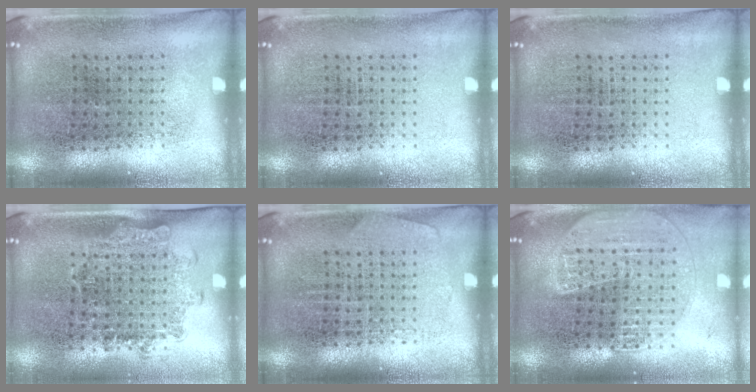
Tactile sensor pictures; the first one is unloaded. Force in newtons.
{"total": 0.0}
{"total": 0.0}
{"total": 1.4, "press": 1.1, "slide": 0.8}
{"total": 0.6, "press": 0.6, "slide": 0.1}
{"total": 1.8, "press": 1.7, "slide": 0.7}